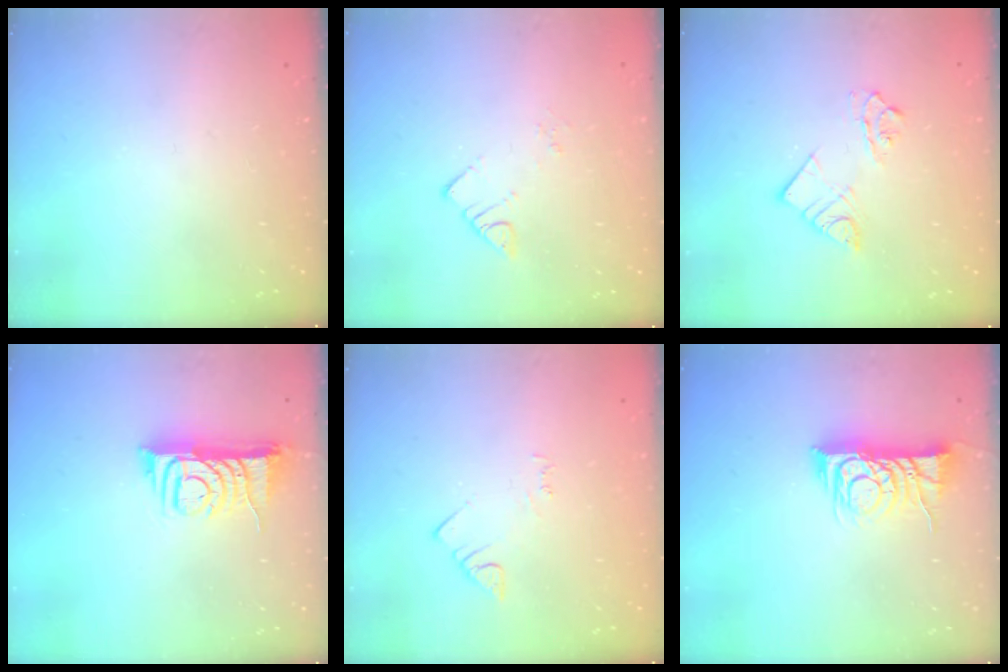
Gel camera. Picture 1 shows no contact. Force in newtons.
{"total": 2.6, "press": 2.6, "slide": 0.1}
{"total": 7.1, "press": 7.1, "slide": 0.2}
{"total": 8.5, "press": 8.4, "slide": 0.4}
{"total": 2.5, "press": 2.5, "slide": 0.4}
{"total": 9.7, "press": 9.7, "slide": 0.6}